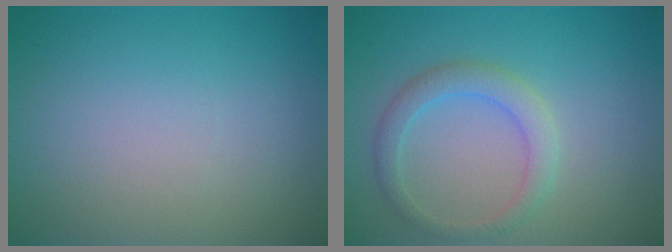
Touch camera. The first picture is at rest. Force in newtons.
{"total": 2.5, "press": 2.5, "slide": 0.1}